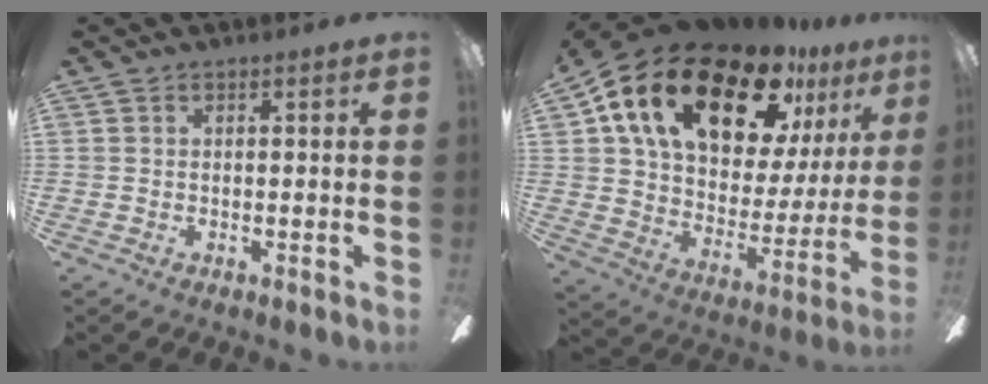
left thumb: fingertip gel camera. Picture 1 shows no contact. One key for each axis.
{"total": 26.2, "fx": 16.1, "fy": 12.6, "fz": 16.4, "tx": -0.305, "ty": -0.084, "tz": 0.276}